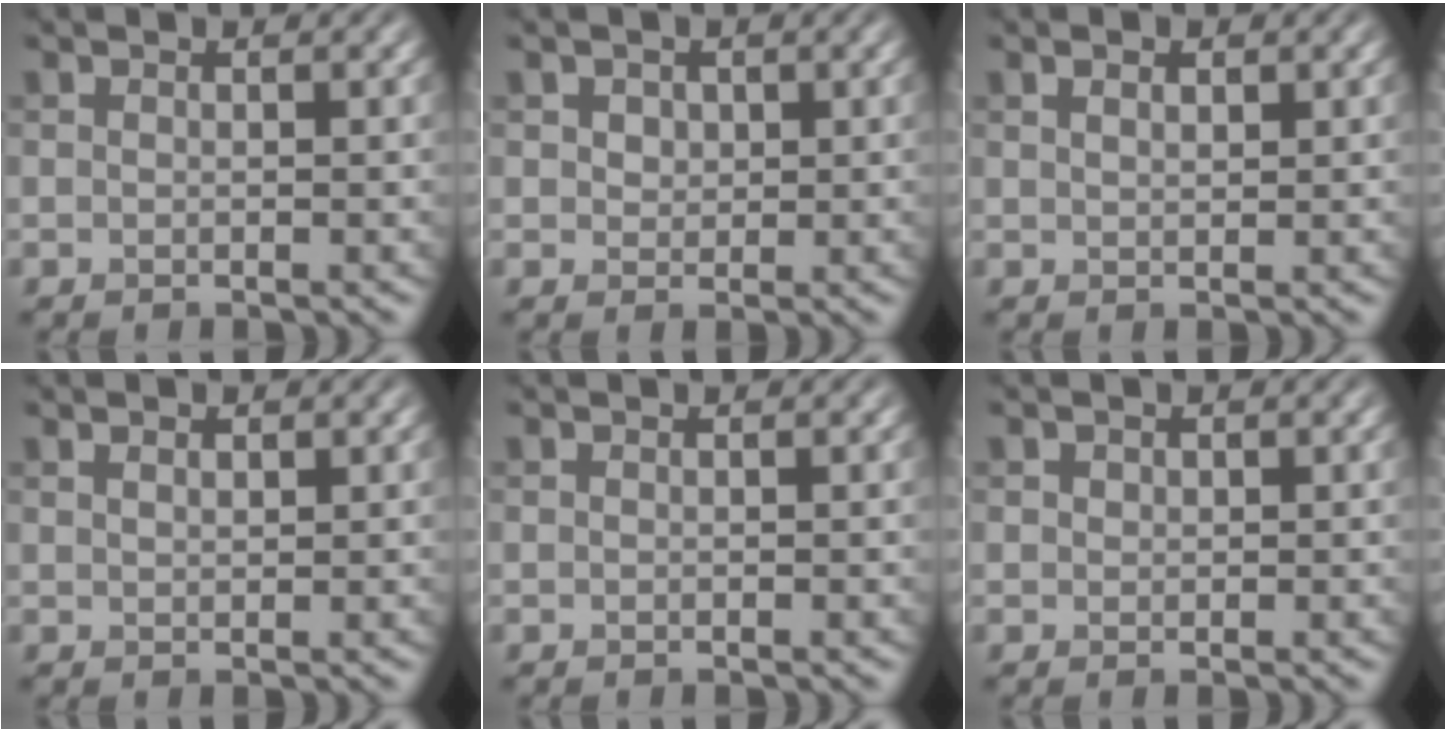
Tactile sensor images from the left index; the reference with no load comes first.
{"total": 1.4, "force": [0.6, 1.2, 0.6], "torque": [-0.011, 0.003, 0.006]}
{"total": 1.3, "force": [0.8, 0.6, 0.8], "torque": [-0.016, 0.001, 0.015]}
{"total": 1.0, "force": [0.7, 0.4, 0.6], "torque": [-0.012, 0.000, 0.014]}
{"total": 0.0}
{"total": 0.7, "force": [0.3, 0.6, 0.1], "torque": [-0.002, -0.002, 0.005]}